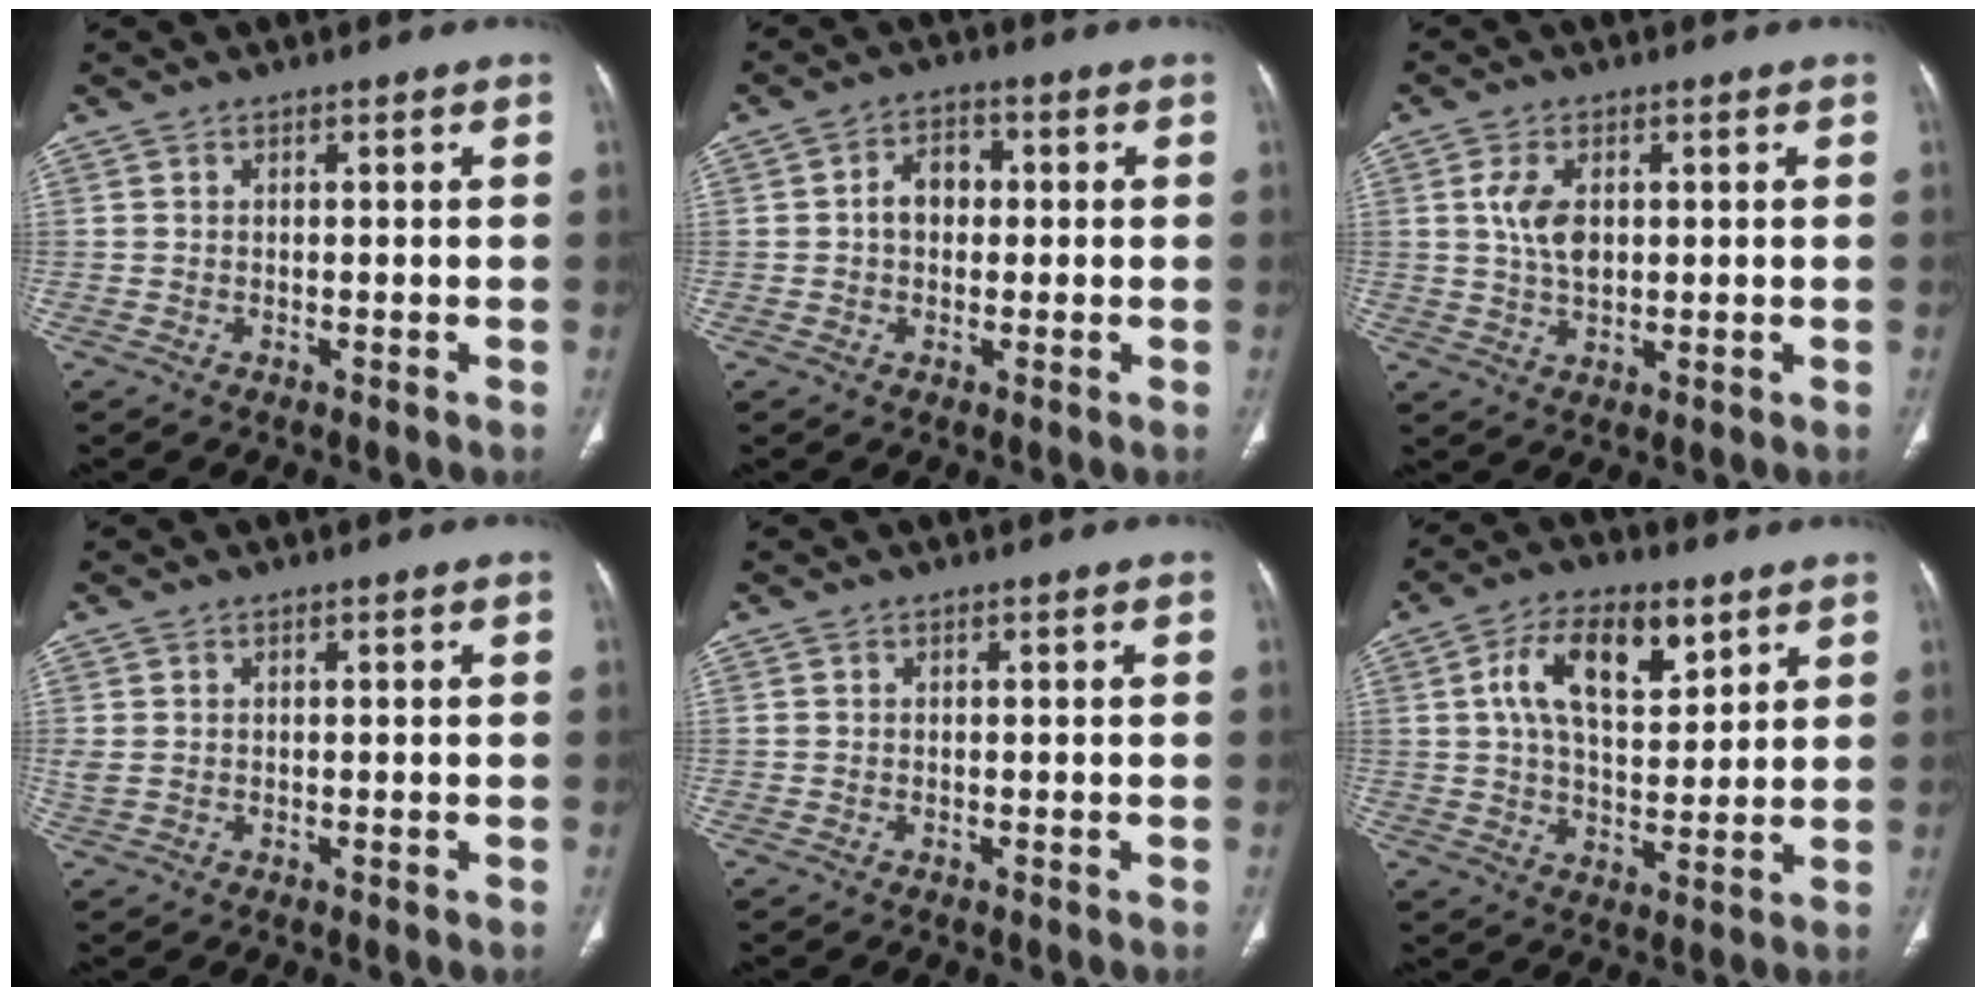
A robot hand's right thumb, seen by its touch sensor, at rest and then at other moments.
{"total": 5.2, "force": [0.2, 4.0, 3.4], "torque": [-0.037, 0.017, -0.004]}
{"total": 6.1, "force": [1.2, 3.6, 4.7], "torque": [-0.089, -0.004, 0.024]}
{"total": 1.2, "force": [0.3, 0.9, 0.8], "torque": [-0.031, 0.001, 0.010]}
{"total": 0.0}
{"total": 13.3, "force": [5.4, 6.9, 10.0], "torque": [-0.149, -0.011, 0.094]}